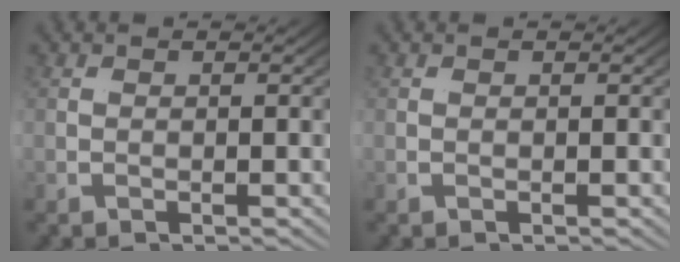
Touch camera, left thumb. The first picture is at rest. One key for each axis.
{"total": 0.0}